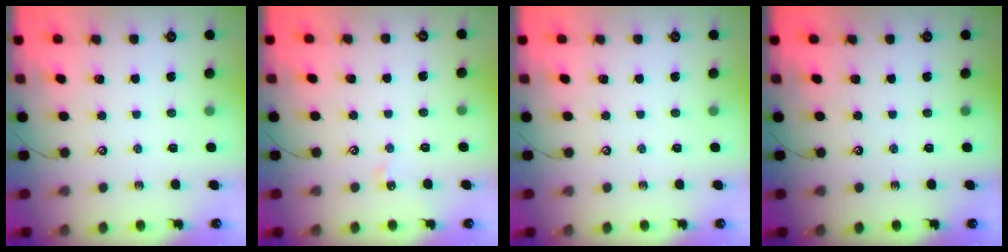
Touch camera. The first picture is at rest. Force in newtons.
{"total": 4.9, "press": 4.8, "slide": 0.7}
{"total": 0.0}
{"total": 0.0}